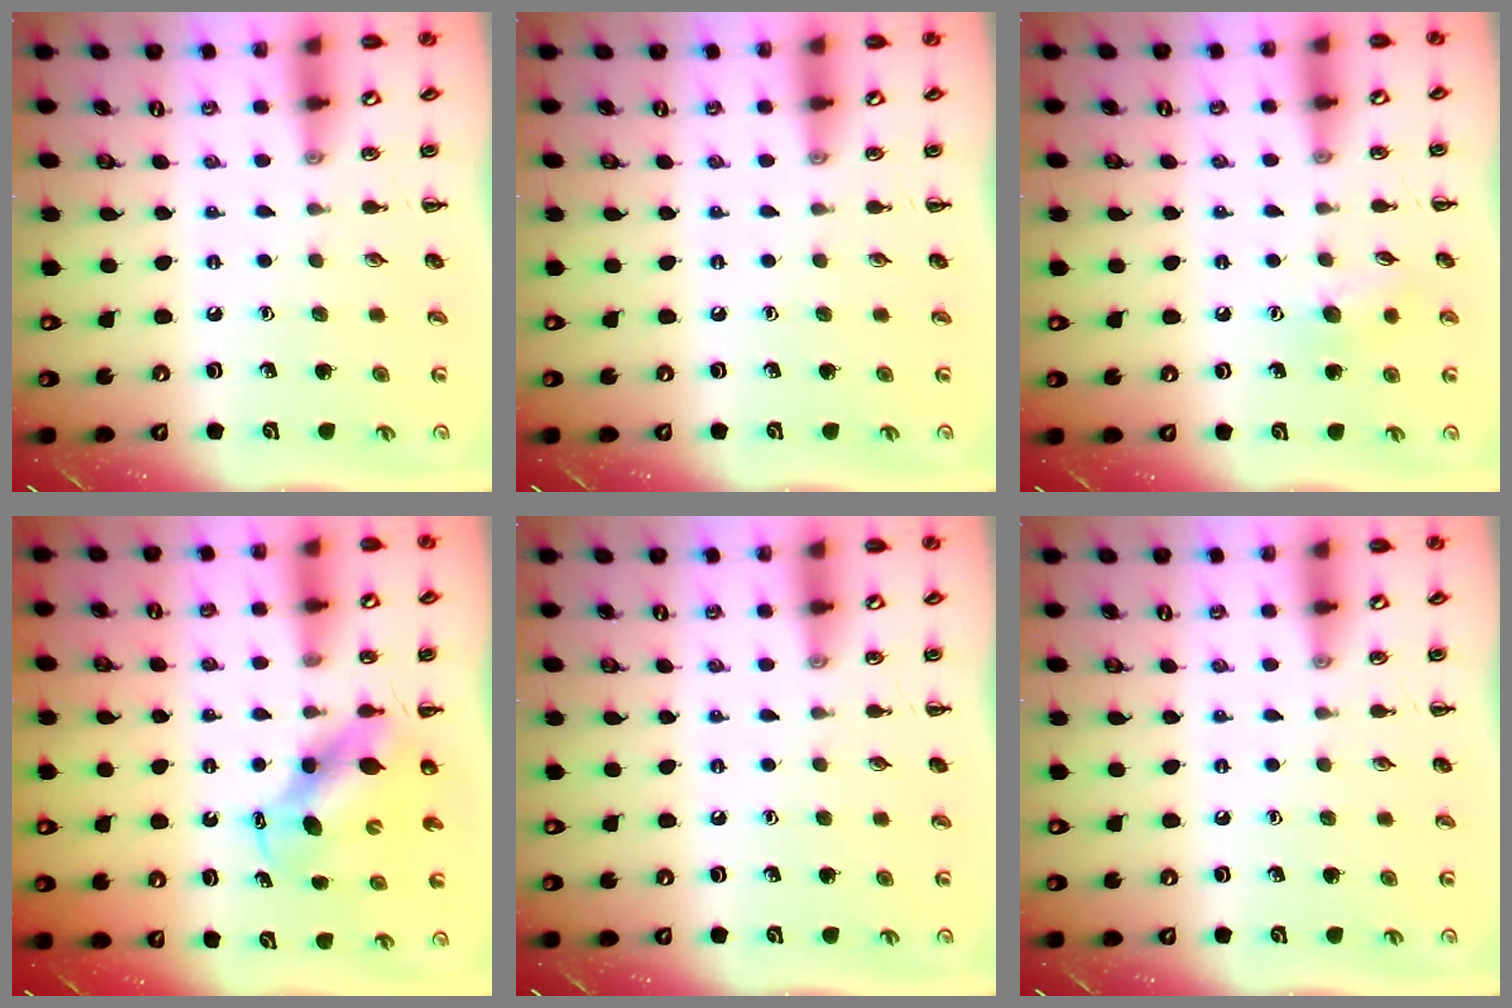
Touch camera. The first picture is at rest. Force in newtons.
{"total": 0.0}
{"total": 6.8, "press": 6.7, "slide": 1.1}
{"total": 6.1, "press": 6.0, "slide": 1.2}
{"total": 0.0}
{"total": 0.0}